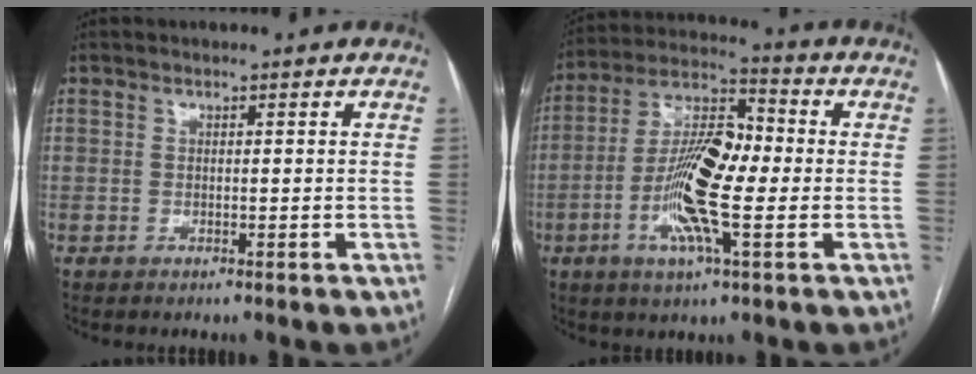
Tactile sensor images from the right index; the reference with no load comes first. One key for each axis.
{"total": 13.9, "fx": -2.3, "fy": 3.1, "fz": 13.3, "tx": -0.260, "ty": 0.009, "tz": -0.047}